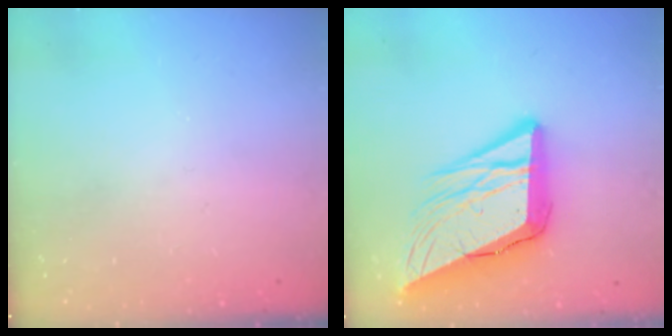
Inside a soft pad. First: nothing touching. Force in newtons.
{"total": 18.2, "press": 18.0, "slide": 2.6}